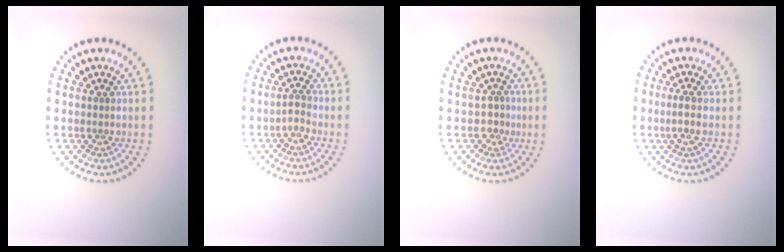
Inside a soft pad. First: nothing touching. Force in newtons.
{"total": 0.9, "press": 0.7, "slide": 0.4}
{"total": 1.5, "press": 1.1, "slide": 1.0}
{"total": 1.7, "press": 1.3, "slide": 1.1}